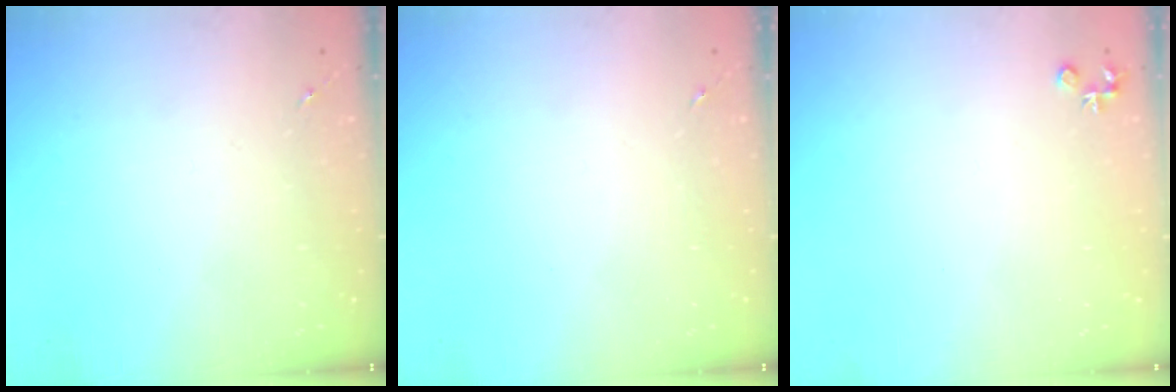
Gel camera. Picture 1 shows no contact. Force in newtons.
{"total": 0.0}
{"total": 3.7, "press": 3.6, "slide": 0.4}